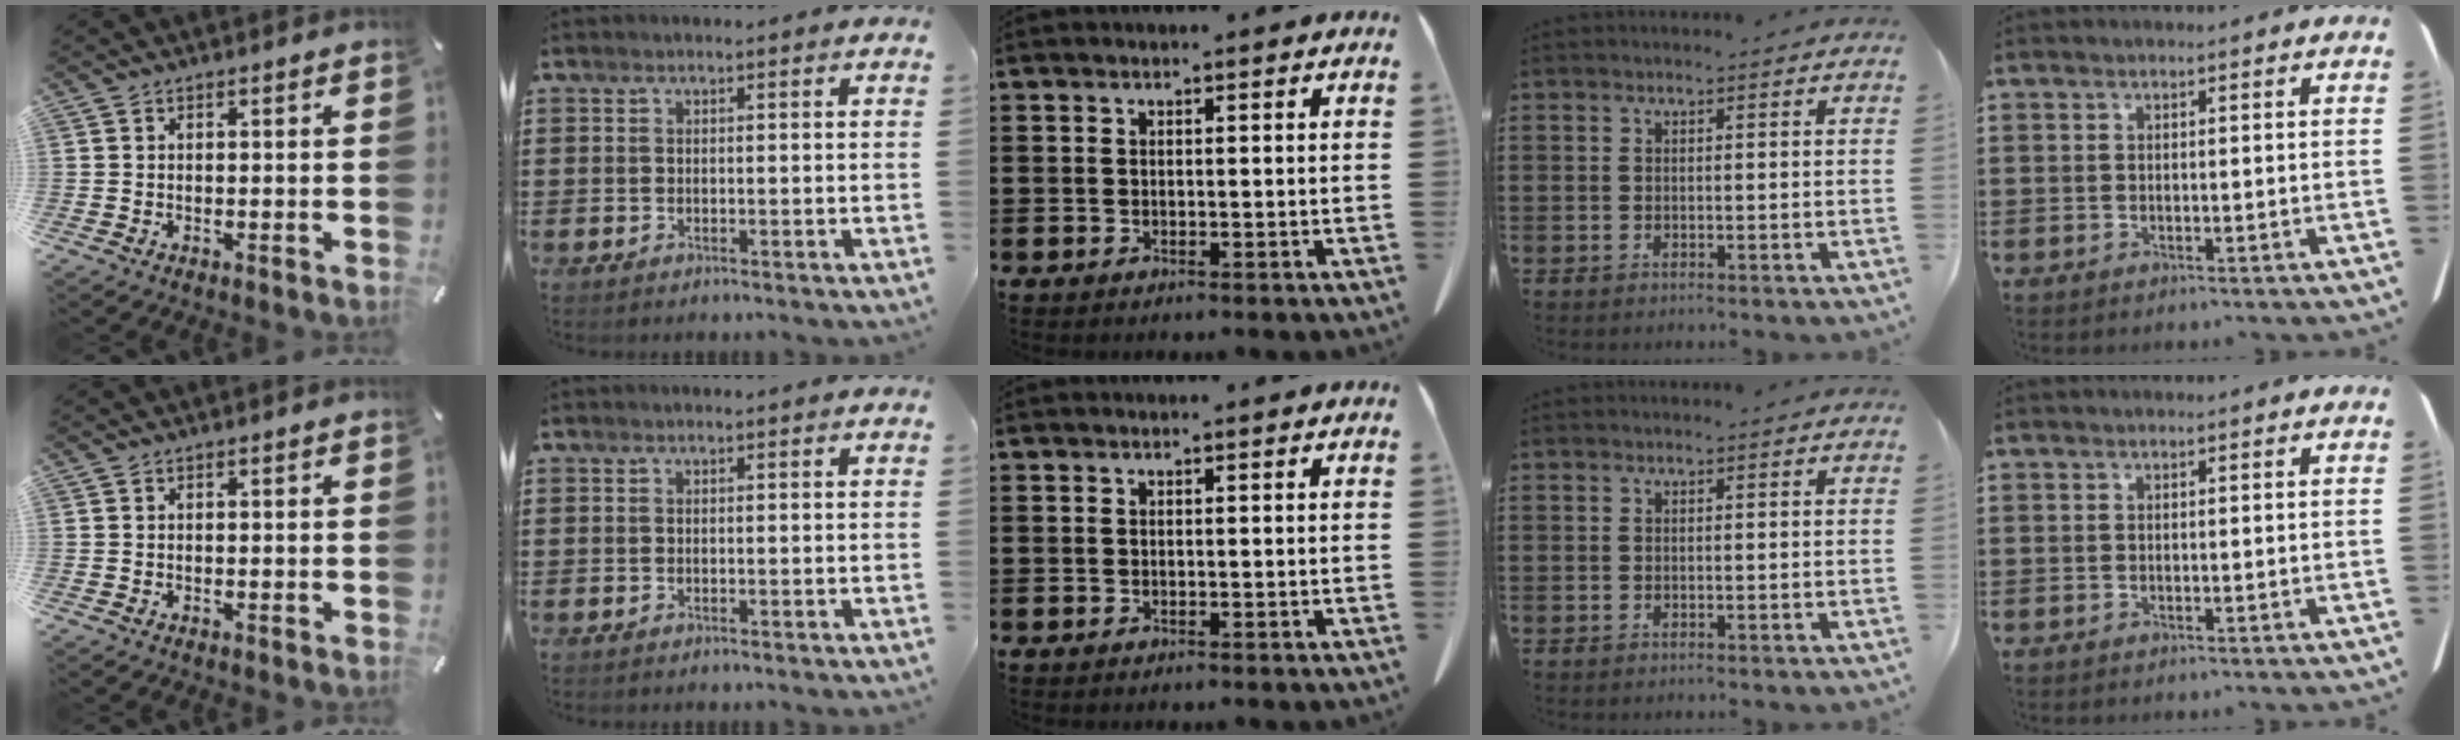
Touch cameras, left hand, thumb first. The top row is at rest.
{}